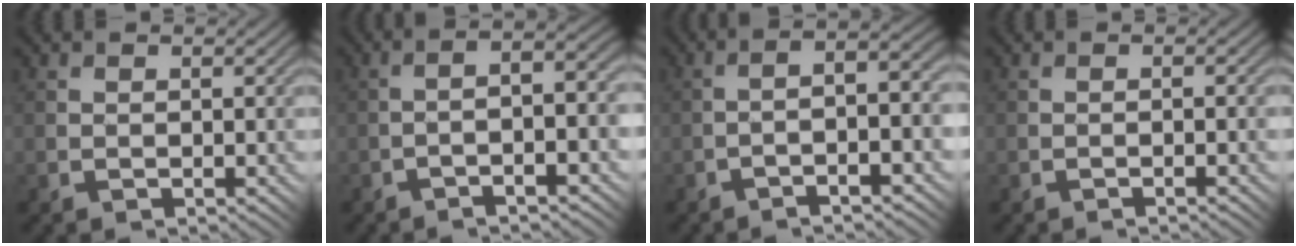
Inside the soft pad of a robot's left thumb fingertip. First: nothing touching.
{"total": 6.4, "force": [-1.9, 1.0, 6.0], "torque": [-0.087, 0.018, -0.032]}
{"total": 6.4, "force": [-2.0, 1.0, 6.1], "torque": [-0.088, 0.020, -0.034]}
{"total": 1.4, "force": [-0.8, -0.2, 1.1], "torque": [-0.015, 0.009, -0.013]}